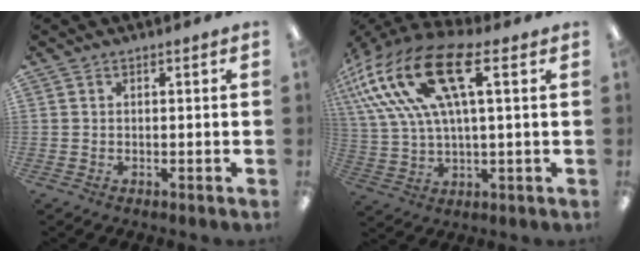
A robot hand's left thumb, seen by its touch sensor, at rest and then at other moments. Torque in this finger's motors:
{"motor_torque": [2.51, 2.50, 1.85, -0.93, 0.50]}